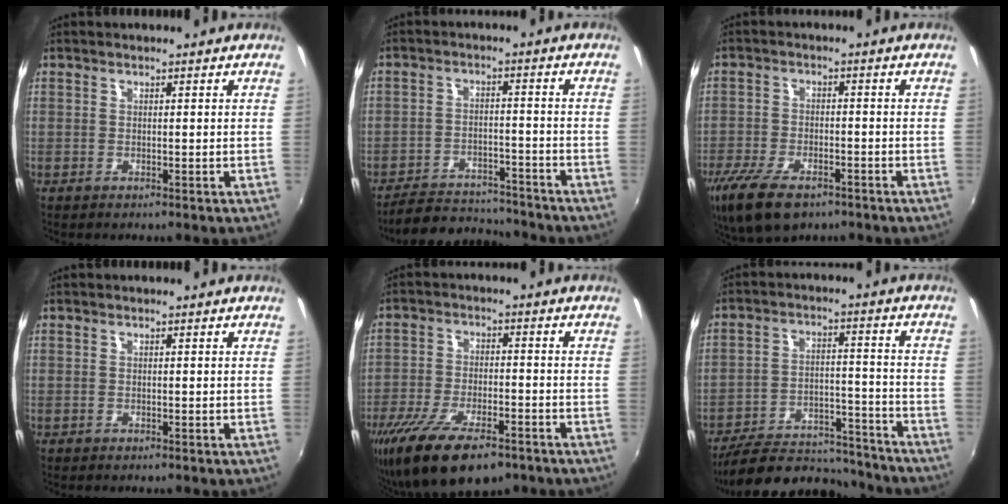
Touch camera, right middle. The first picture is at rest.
{"total": 11.8, "force": [-11.0, 3.0, 3.2], "torque": [-0.089, 0.006, -0.162]}
{"total": 12.7, "force": [-8.4, 5.7, 7.6], "torque": [-0.186, -0.036, -0.150]}
{"total": 0.0}
{"total": 15.0, "force": [-10.2, 5.4, 9.6], "torque": [-0.199, -0.042, -0.175]}
{"total": 20.6, "force": [-18.4, 6.2, 7.0], "torque": [-0.137, 0.013, -0.250]}